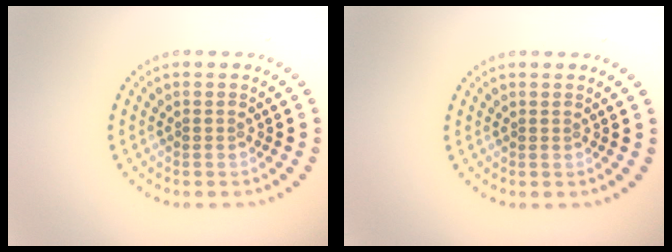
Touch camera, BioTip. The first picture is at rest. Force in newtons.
{"total": 0.0}